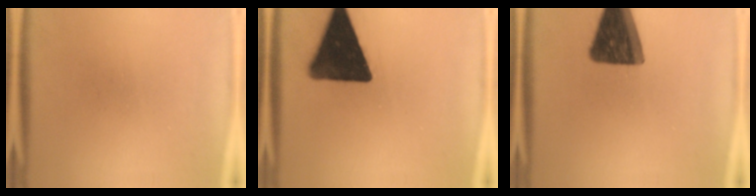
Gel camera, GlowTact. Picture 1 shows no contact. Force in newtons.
{"total": 17.2}
{"total": 14.1}